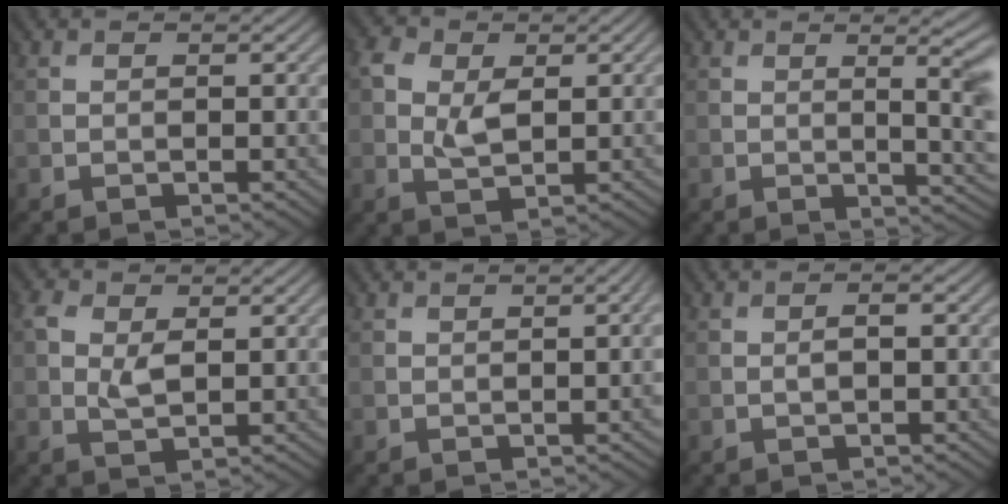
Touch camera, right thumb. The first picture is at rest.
{"total": 3.6, "force": [1.0, 2.8, 2.1], "torque": [-0.055, 0.000, 0.021]}
{"total": 8.9, "force": [-0.1, 4.0, 8.0], "torque": [-0.051, 0.014, -0.001]}
{"total": 2.9, "force": [0.8, 2.1, 1.8], "torque": [-0.052, 0.001, 0.019]}
{"total": 2.1, "force": [-0.5, 0.6, 2.0], "torque": [-0.014, -0.002, -0.004]}
{"total": 0.0}